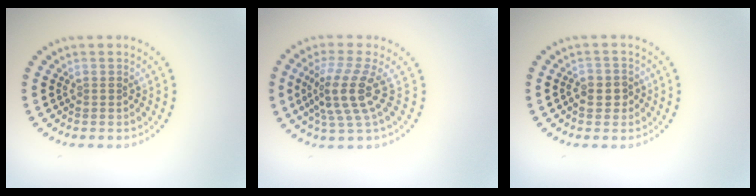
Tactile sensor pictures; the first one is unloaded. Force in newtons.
{"total": 4.2, "press": 3.2, "slide": 2.8}
{"total": 2.4, "press": 2.3, "slide": 0.9}